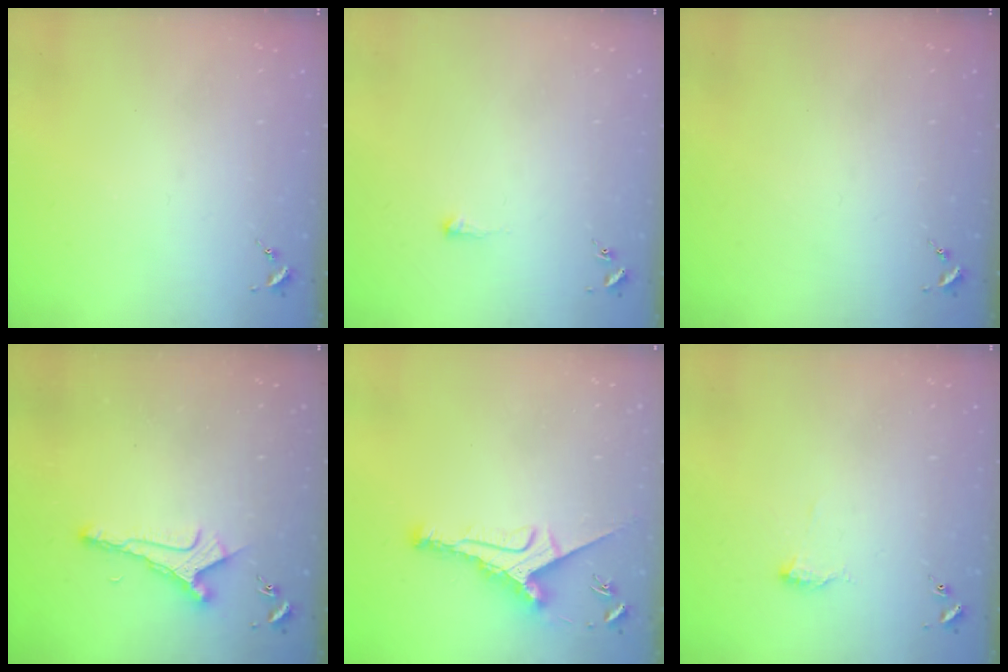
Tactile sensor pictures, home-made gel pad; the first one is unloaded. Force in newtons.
{"total": 2.9, "press": 2.8, "slide": 0.5}
{"total": 0.0}
{"total": 6.9, "press": 6.8, "slide": 1.0}
{"total": 9.7, "press": 9.7, "slide": 0.4}
{"total": 5.7, "press": 5.7, "slide": 0.7}